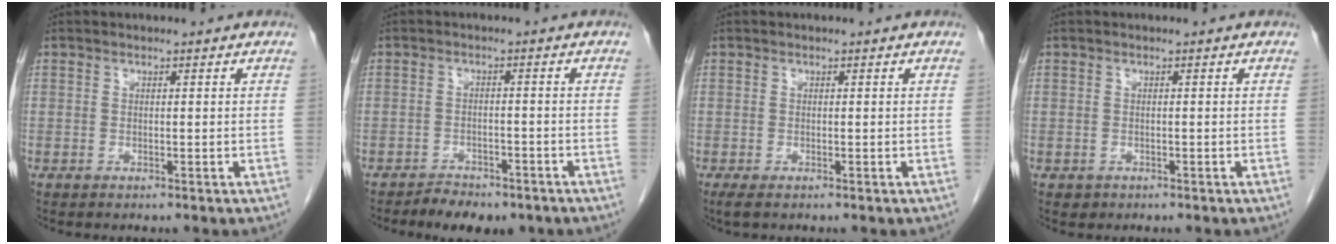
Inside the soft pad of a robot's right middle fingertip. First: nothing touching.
{"total": 5.5, "force": [-4.4, 2.3, 2.3], "torque": [-0.035, -0.003, -0.061]}
{"total": 1.4, "force": [-0.9, 0.4, 0.9], "torque": [-0.014, -0.004, -0.010]}
{"total": 0.7, "force": [-0.3, 0.6, 0.1], "torque": [-0.007, 0.003, 0.000]}